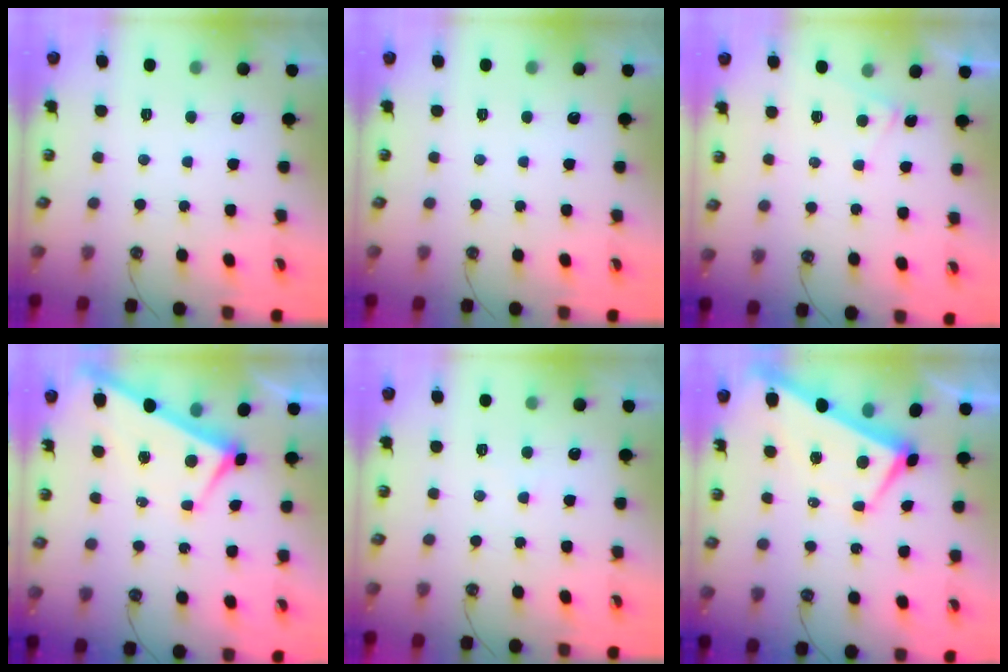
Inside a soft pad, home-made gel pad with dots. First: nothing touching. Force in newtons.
{"total": 0.0}
{"total": 4.4, "press": 4.4, "slide": 0.2}
{"total": 3.4, "press": 3.4, "slide": 0.5}
{"total": 2.9, "press": 2.9, "slide": 0.2}
{"total": 1.0, "press": 0.1, "slide": 1.0}